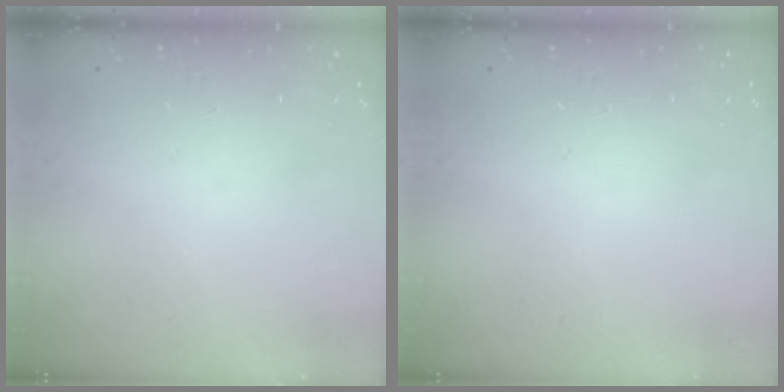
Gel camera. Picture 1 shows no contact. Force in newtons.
{"total": 0.0}